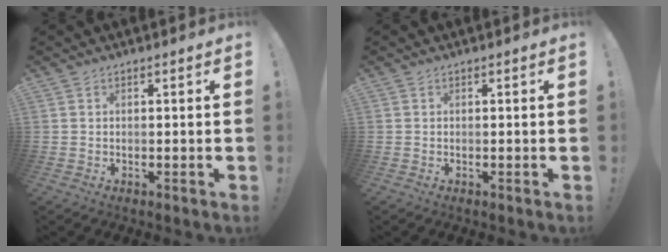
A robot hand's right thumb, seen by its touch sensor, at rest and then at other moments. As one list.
[{"total": 0.0}]